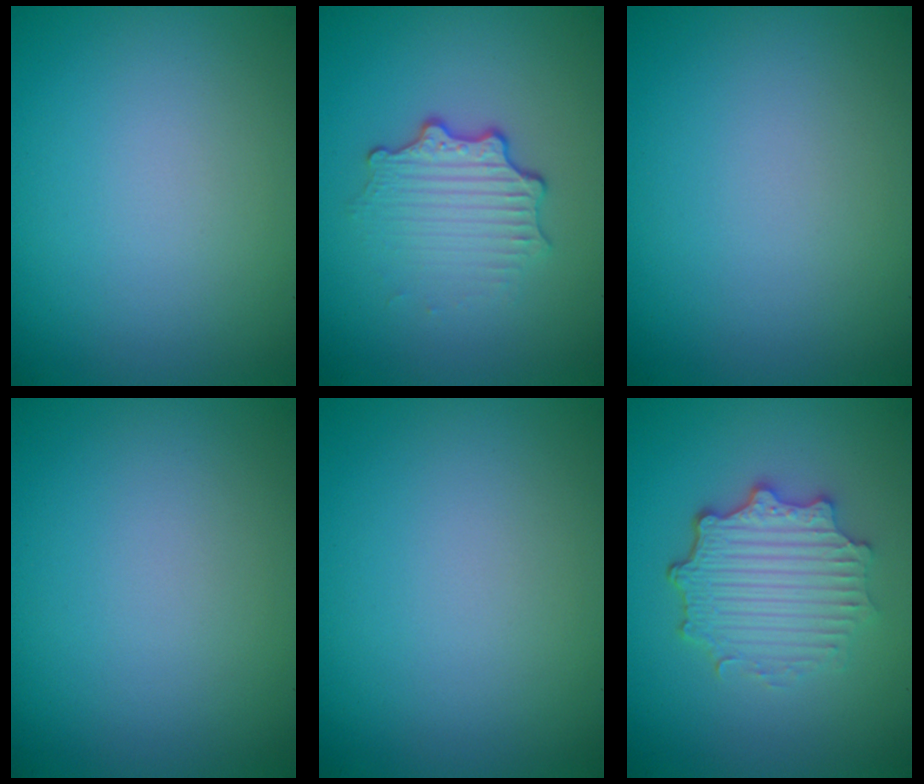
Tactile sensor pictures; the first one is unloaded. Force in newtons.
{"total": 3.4, "press": 2.6, "slide": 2.3}
{"total": 0.0}
{"total": 0.0}
{"total": 0.0}
{"total": 4.9, "press": 3.8, "slide": 3.1}